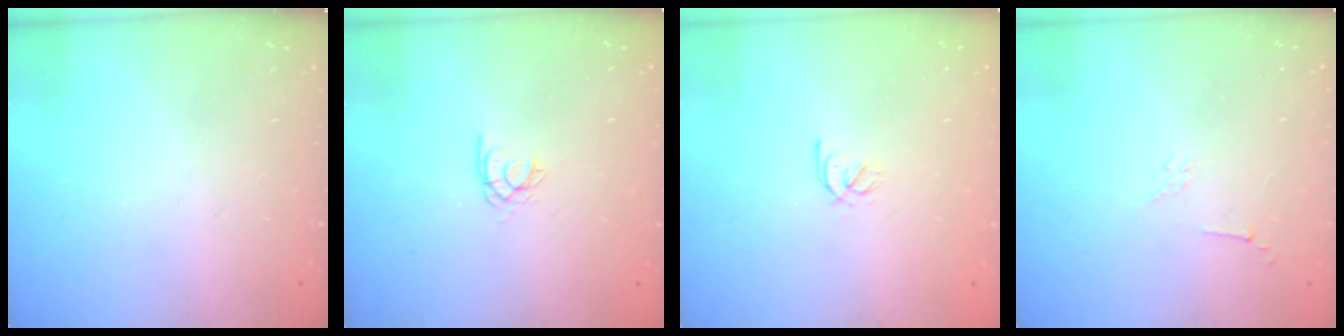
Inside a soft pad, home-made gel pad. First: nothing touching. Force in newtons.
{"total": 2.5, "press": 2.5, "slide": 0.1}
{"total": 2.1, "press": 2.0, "slide": 0.7}
{"total": 3.3, "press": 3.2, "slide": 0.8}